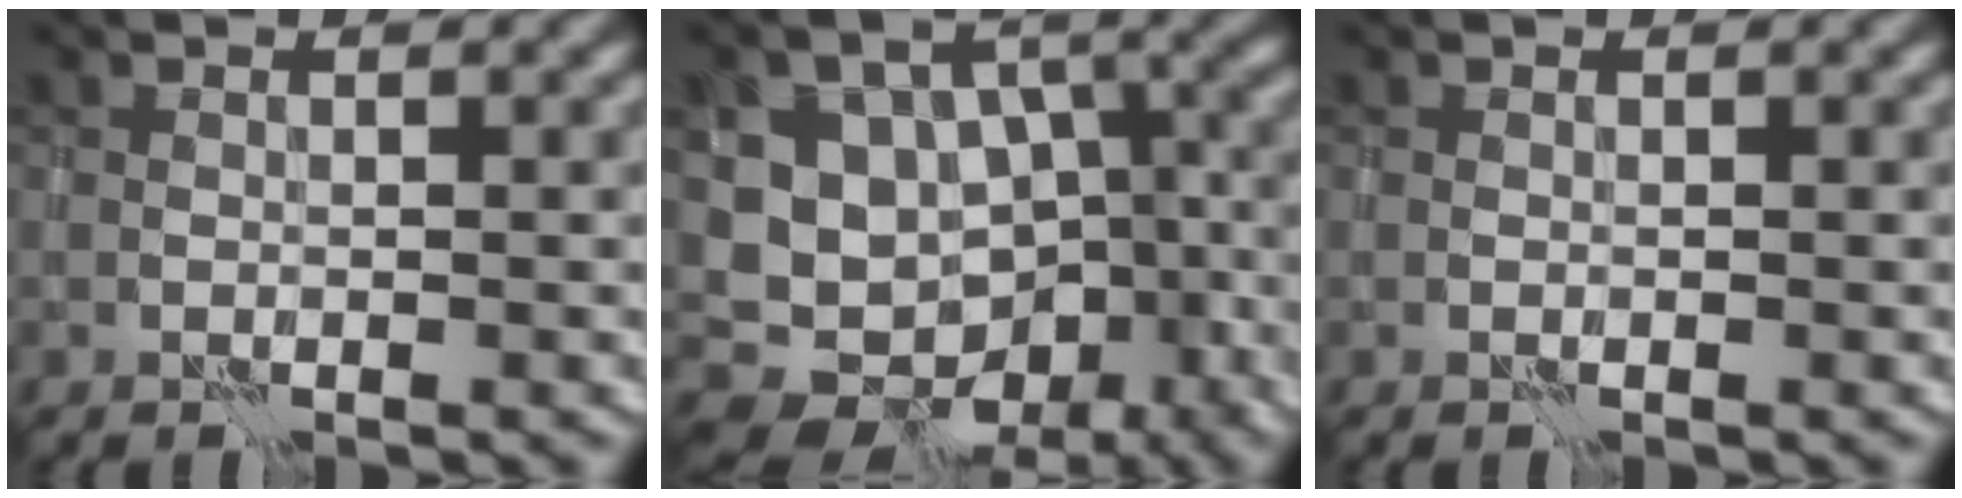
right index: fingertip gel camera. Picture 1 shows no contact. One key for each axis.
{"total": 15.2, "fx": -5.2, "fy": 12.1, "fz": 7.5, "tx": -0.113, "ty": -0.016, "tz": -0.048}
{"total": 0.0}